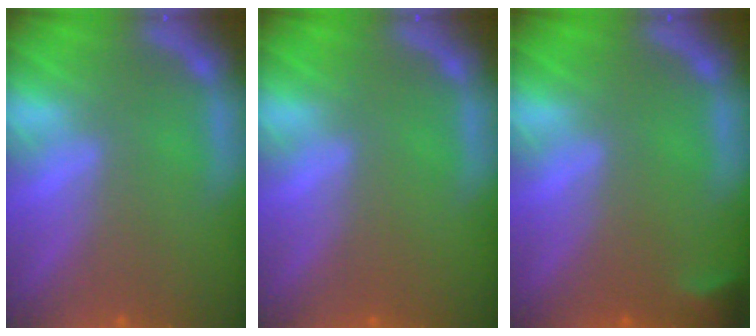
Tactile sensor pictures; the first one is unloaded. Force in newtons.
{"total": 0.0}
{"total": 1.4}